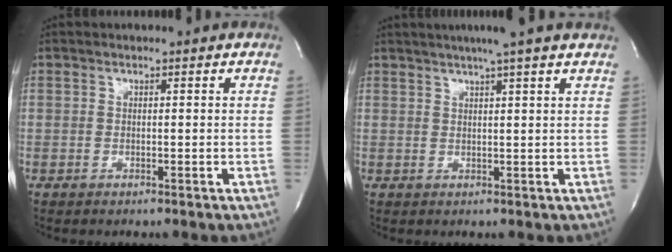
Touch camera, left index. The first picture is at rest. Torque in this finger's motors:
{"motor_torque": [-0.02, -0.03, 0.20, 0.06]}